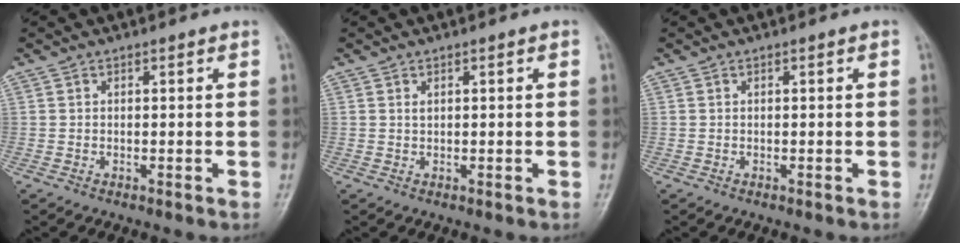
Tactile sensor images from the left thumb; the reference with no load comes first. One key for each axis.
{"total": 0.8, "fx": 0.3, "fy": 0.4, "fz": 0.7, "tx": -0.012, "ty": 0.006, "tz": 0.009}
{"total": 0.0}